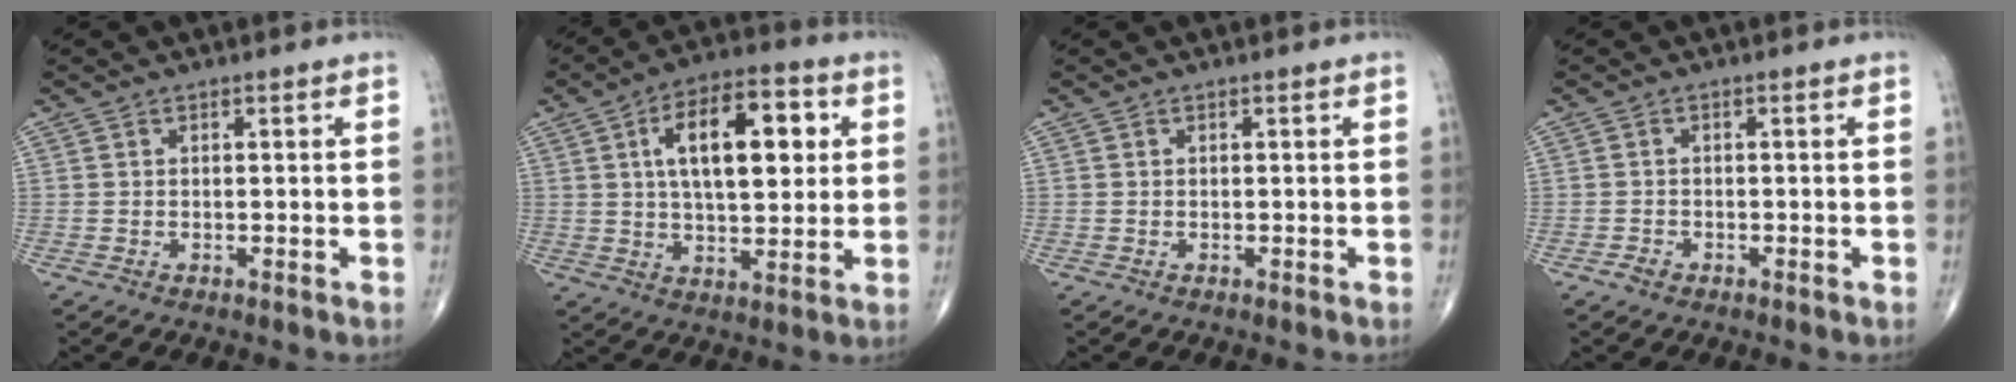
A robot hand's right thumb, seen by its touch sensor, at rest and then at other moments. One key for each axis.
{"total": 16.1, "fx": 4.0, "fy": 7.6, "fz": 13.7, "tx": -0.195, "ty": 0.006, "tz": 0.063}
{"total": 0.0}
{"total": 1.3, "fx": -0.9, "fy": 0.9, "fz": 0.4, "tx": -0.008, "ty": 0.005, "tz": -0.018}